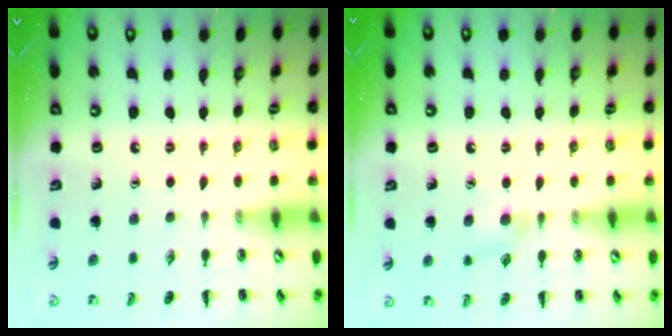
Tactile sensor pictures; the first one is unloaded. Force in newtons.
{"total": 6.0, "press": 5.8, "slide": 1.8}